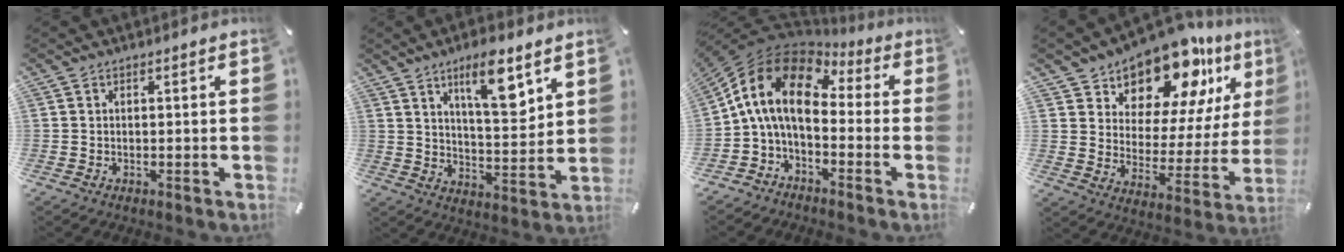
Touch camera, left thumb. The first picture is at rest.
{"total": 12.2, "force": [7.7, 3.8, 8.6], "torque": [-0.128, -0.048, 0.128]}
{"total": 13.2, "force": [0.3, 8.4, 10.1], "torque": [-0.226, 0.009, -0.004]}
{"total": 16.2, "force": [13.6, 7.2, 5.0], "torque": [-0.087, -0.130, 0.236]}